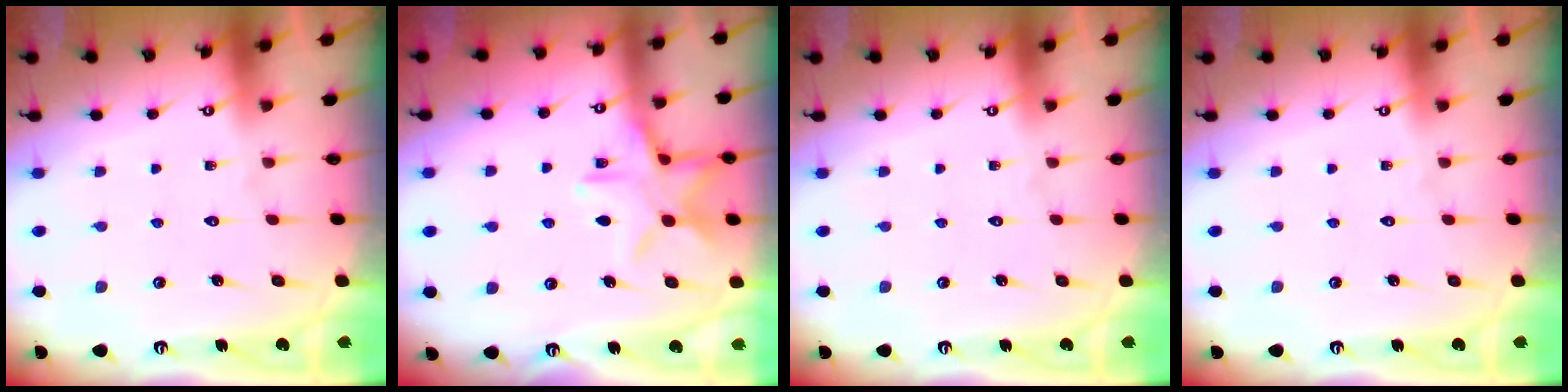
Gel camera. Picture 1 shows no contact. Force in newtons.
{"total": 11.8, "press": 11.8, "slide": 0.8}
{"total": 0.0}
{"total": 0.0}